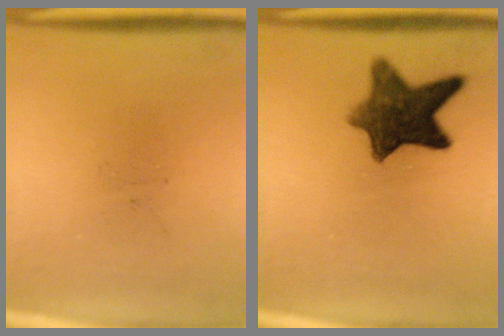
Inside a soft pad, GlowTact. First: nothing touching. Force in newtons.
{"total": 9.9}